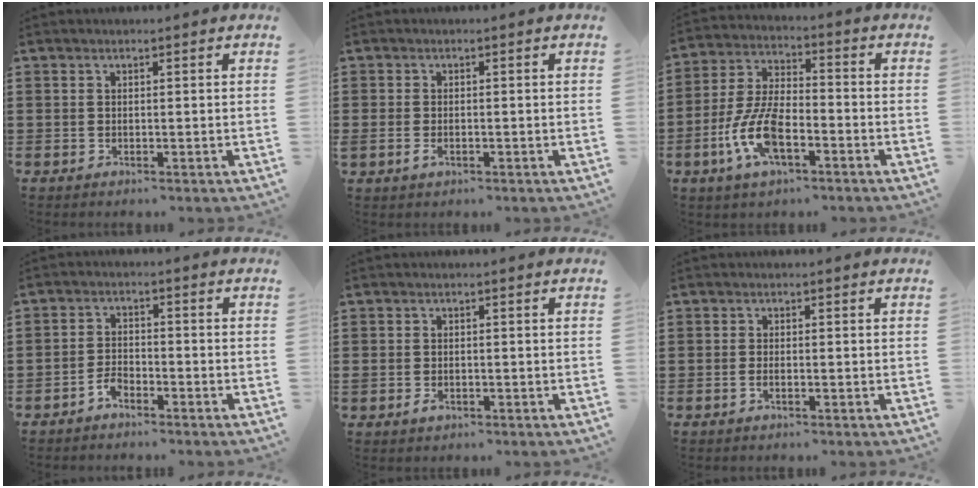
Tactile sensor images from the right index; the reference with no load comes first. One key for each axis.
{"total": 1.6, "fx": -0.6, "fy": 0.7, "fz": 1.2, "tx": -0.032, "ty": -0.007, "tz": -0.013}
{"total": 9.6, "fx": -3.7, "fy": 4.2, "fz": 7.8, "tx": -0.182, "ty": -0.007, "tz": -0.072}
{"total": 2.6, "fx": -2.1, "fy": 1.1, "fz": 0.9, "tx": -0.021, "ty": 0.005, "tz": -0.043}
{"total": 1.4, "fx": -0.7, "fy": 0.9, "fz": 0.8, "tx": -0.020, "ty": -0.004, "tz": -0.013}
{"total": 0.9, "fx": -0.4, "fy": 0.2, "fz": 0.7, "tx": -0.016, "ty": -0.005, "tz": -0.006}